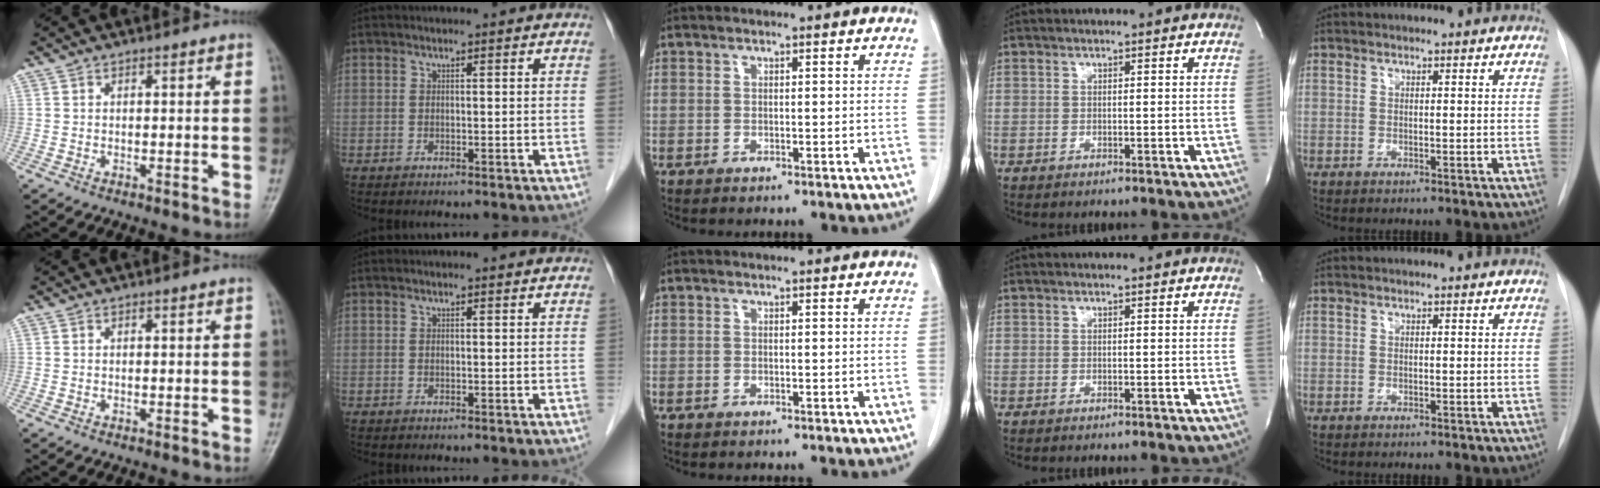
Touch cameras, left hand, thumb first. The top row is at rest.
{}